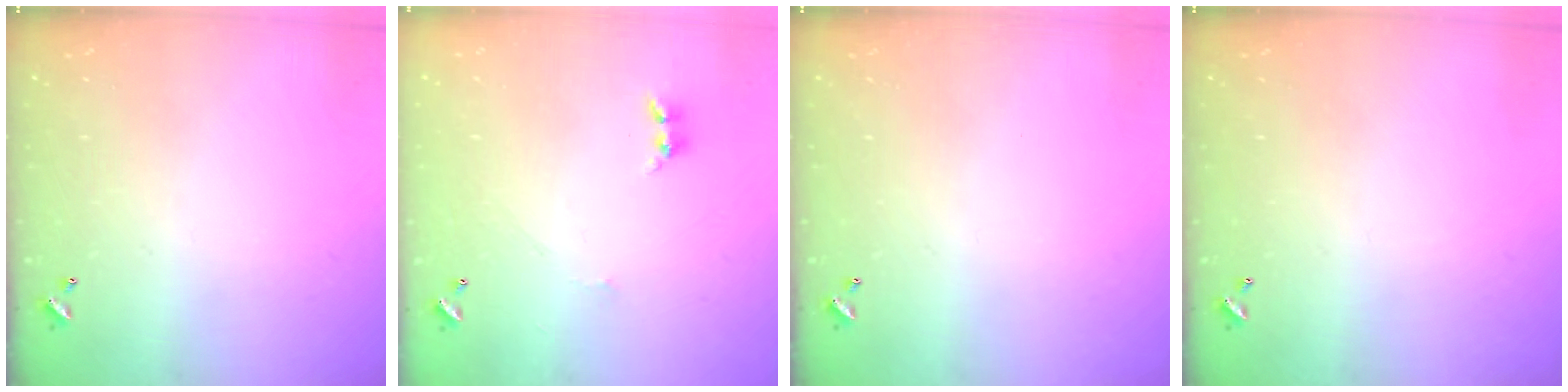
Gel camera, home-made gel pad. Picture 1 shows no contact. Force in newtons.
{"total": 0.9, "press": 0.8, "slide": 0.4}
{"total": 0.0}
{"total": 0.0}